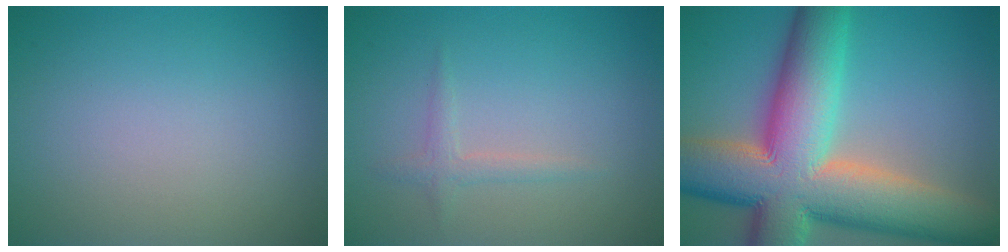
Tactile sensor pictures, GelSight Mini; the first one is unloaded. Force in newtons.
{"total": 1.3, "press": 1.3, "slide": 0.0}
{"total": 16.3, "press": 16.2, "slide": 1.1}